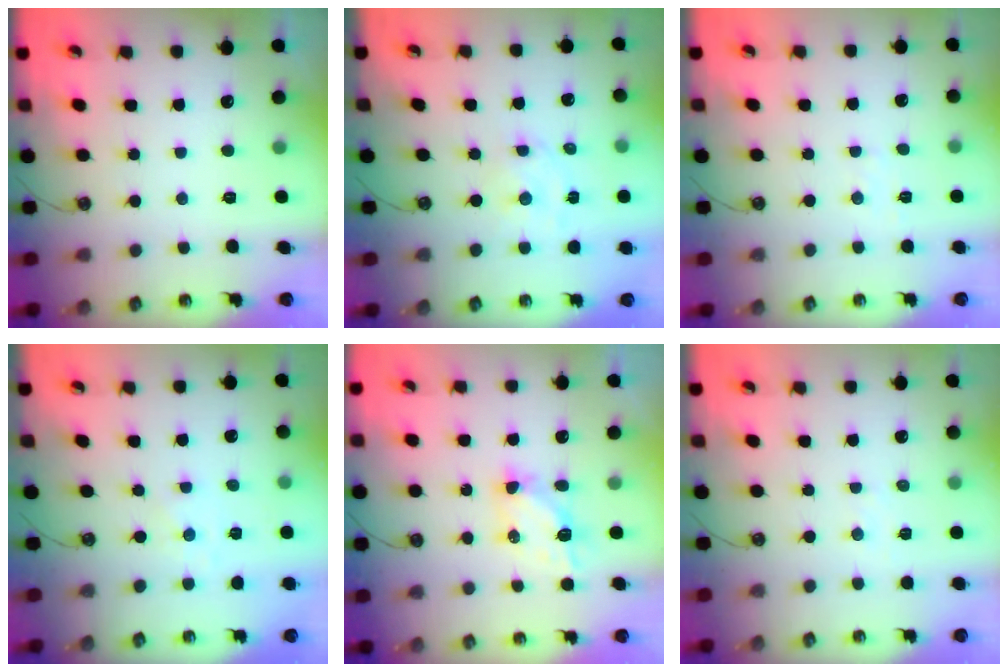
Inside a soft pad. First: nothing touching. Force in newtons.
{"total": 2.6, "press": 2.6, "slide": 0.6}
{"total": 3.6, "press": 3.6, "slide": 0.5}
{"total": 0.8, "press": 0.7, "slide": 0.4}
{"total": 5.8, "press": 5.8, "slide": 0.2}
{"total": 3.2, "press": 3.2, "slide": 0.4}